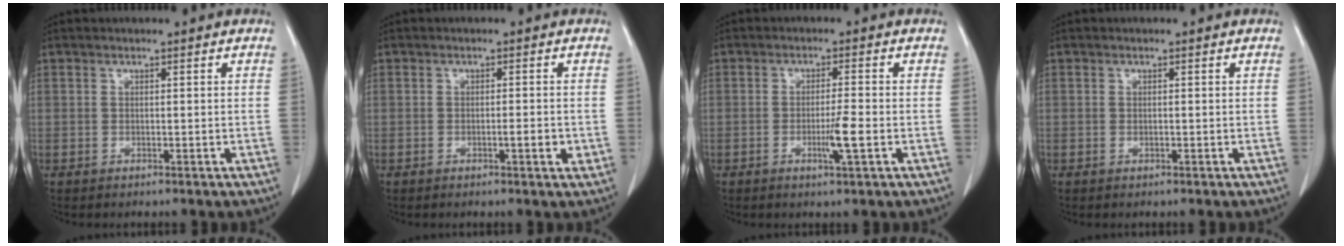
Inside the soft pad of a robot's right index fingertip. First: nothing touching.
{"total": 2.2, "force": [-0.6, 0.3, 2.1], "torque": [-0.033, -0.001, -0.010]}
{"total": 4.1, "force": [-1.2, -0.2, 3.9], "torque": [-0.067, -0.007, -0.021]}
{"total": 0.0}